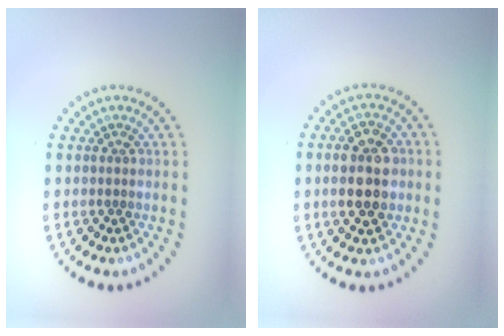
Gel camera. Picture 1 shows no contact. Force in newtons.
{"total": 4.9, "press": 4.8, "slide": 0.3}